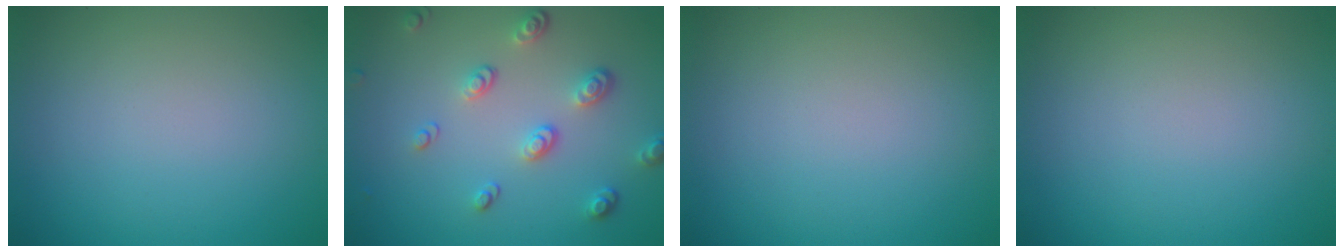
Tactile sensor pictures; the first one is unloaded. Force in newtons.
{"total": 3.3, "press": 2.6, "slide": 2.0}
{"total": 0.0}
{"total": 0.0}